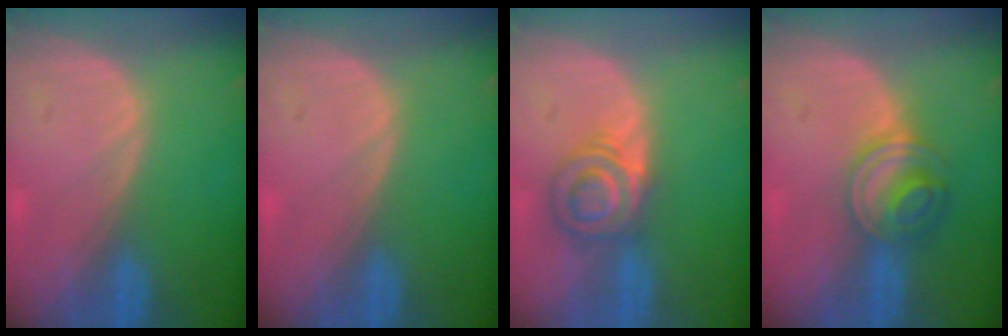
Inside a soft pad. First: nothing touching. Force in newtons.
{"total": 0.0}
{"total": 5.7, "press": 5.6, "slide": 1.0}
{"total": 5.8, "press": 5.5, "slide": 1.9}